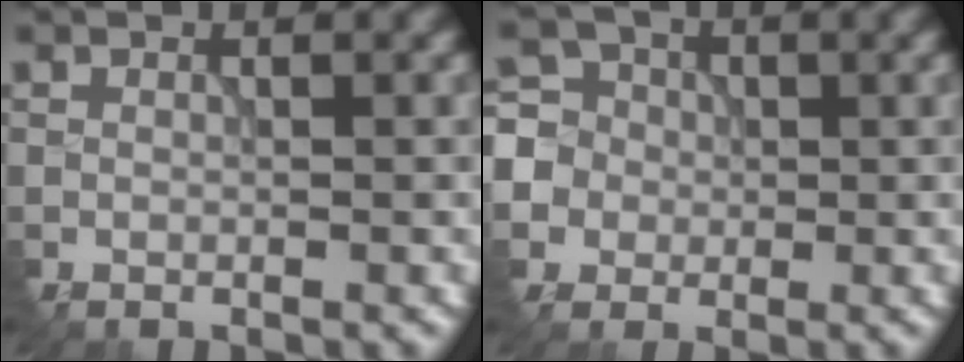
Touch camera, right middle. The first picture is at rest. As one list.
[{"total": 6.1, "force": [-0.3, 5.9, 1.6], "torque": [-0.052, 0.039, -0.030]}]